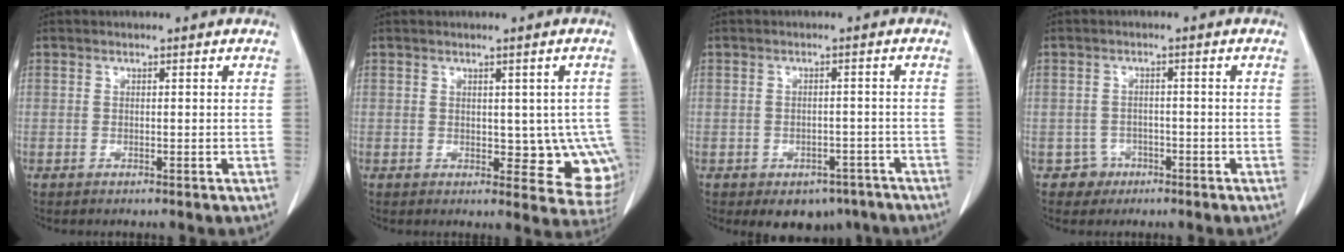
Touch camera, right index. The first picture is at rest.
{"total": 8.0, "force": [-0.5, 4.5, 6.6], "torque": [-0.048, 0.000, 0.001]}
{"total": 6.6, "force": [-4.6, 4.1, 2.2], "torque": [-0.009, 0.011, -0.056]}
{"total": 2.7, "force": [-1.4, 2.3, -0.4], "torque": [0.011, 0.014, -0.023]}